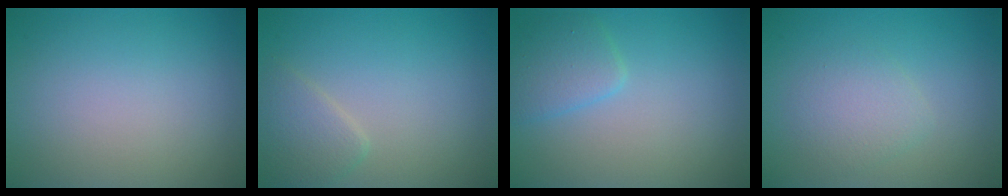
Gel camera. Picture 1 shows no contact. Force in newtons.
{"total": 2.2, "press": 2.2, "slide": 0.1}
{"total": 2.4, "press": 2.4, "slide": 0.0}
{"total": 2.3, "press": 2.3, "slide": 0.1}